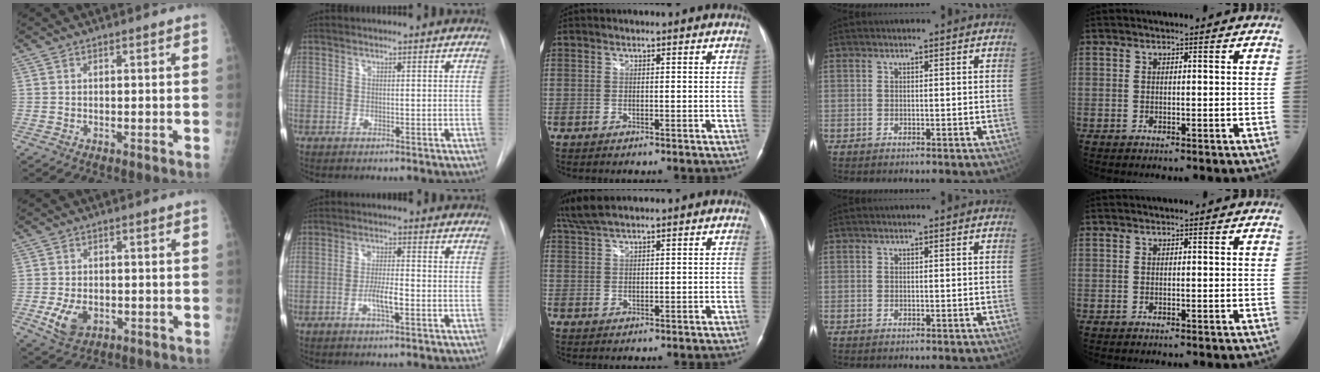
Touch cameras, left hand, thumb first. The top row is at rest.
{"thumb": {"total": 5.9, "force": [-1.7, 4.0, 4.0], "torque": [-0.070, -0.002, -0.021]}, "index": {"total": 4.1, "force": [-1.7, 0.6, 3.6], "torque": [-0.067, -0.003, -0.033]}, "middle": {"total": 4.6, "force": [3.9, 0.5, 2.3], "torque": [-0.058, 0.021, 0.083]}}